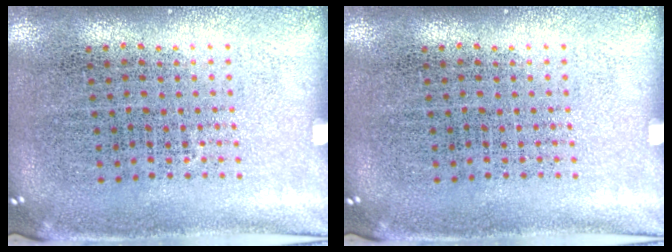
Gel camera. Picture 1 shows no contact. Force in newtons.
{"total": 0.0}